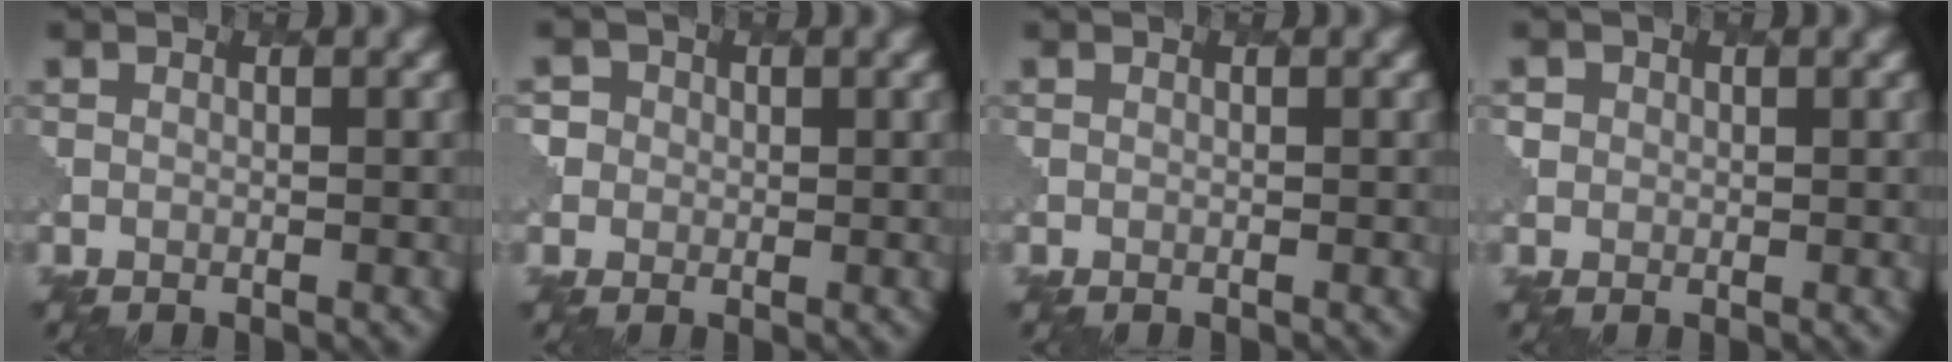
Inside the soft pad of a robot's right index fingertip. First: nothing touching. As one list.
[{"total": 2.8, "force": [1.0, 2.6, 0.4], "torque": [0.008, 0.013, -0.008]}, {"total": 0.0}, {"total": 1.4, "force": [0.6, 1.2, -0.2], "torque": [0.008, 0.002, 0.001]}]